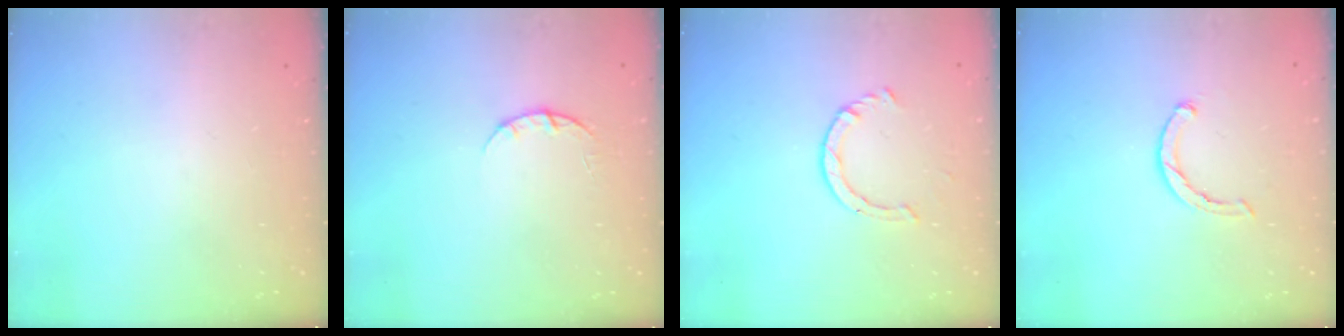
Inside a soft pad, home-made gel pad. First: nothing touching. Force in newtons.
{"total": 2.3, "press": 2.3, "slide": 0.3}
{"total": 2.3, "press": 2.3, "slide": 0.2}
{"total": 2.3, "press": 2.2, "slide": 0.5}